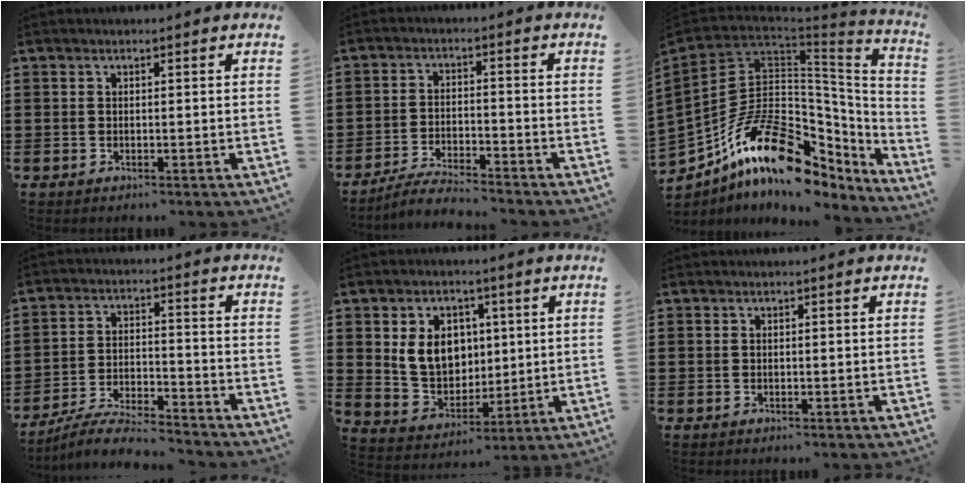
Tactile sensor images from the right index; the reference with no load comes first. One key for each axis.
{"total": 4.3, "fx": -4.1, "fy": -0.2, "fz": 1.1, "tx": -0.025, "ty": -0.001, "tz": -0.083}
{"total": 21.2, "fx": -8.0, "fy": 12.4, "fz": 15.2, "tx": -0.313, "ty": 0.023, "tz": -0.136}
{"total": 6.5, "fx": -6.1, "fy": -0.1, "fz": 2.0, "tx": -0.048, "ty": -0.003, "tz": -0.121}
{"total": 8.1, "fx": 1.7, "fy": 6.6, "fz": 4.5, "tx": -0.100, "ty": 0.013, "tz": 0.031}
{"total": 0.0}